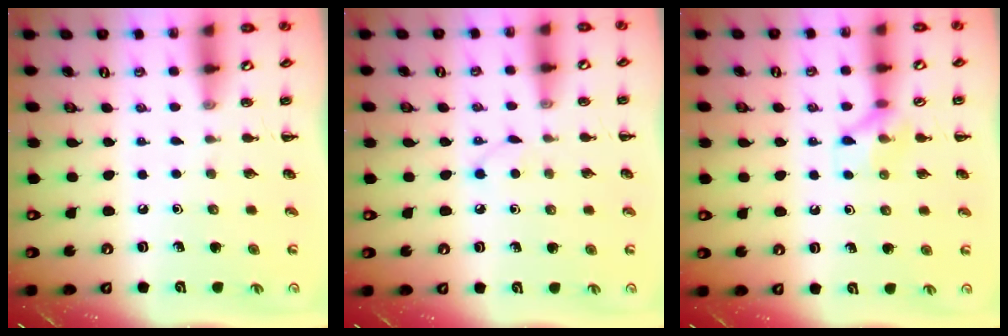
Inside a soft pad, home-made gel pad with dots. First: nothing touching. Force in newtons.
{"total": 2.9, "press": 2.7, "slide": 0.9}
{"total": 8.1, "press": 8.1, "slide": 0.4}